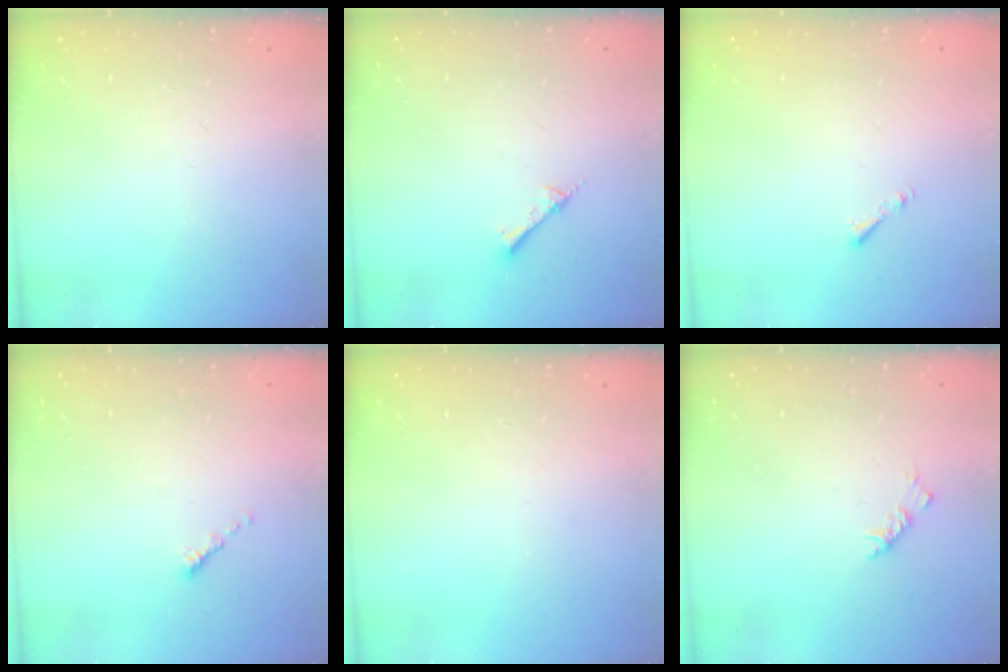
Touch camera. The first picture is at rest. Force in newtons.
{"total": 1.5, "press": 1.4, "slide": 0.2}
{"total": 0.8, "press": 0.7, "slide": 0.3}
{"total": 0.6, "press": 0.5, "slide": 0.2}
{"total": 0.0}
{"total": 3.8, "press": 3.7, "slide": 0.8}